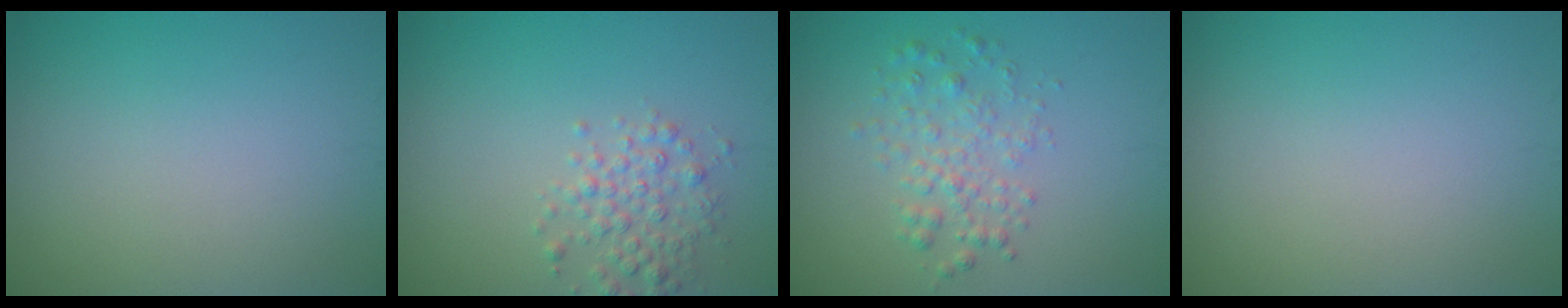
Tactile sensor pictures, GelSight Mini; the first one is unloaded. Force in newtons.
{"total": 2.7, "press": 2.7, "slide": 0.1}
{"total": 2.5, "press": 2.5, "slide": 0.0}
{"total": 0.0}